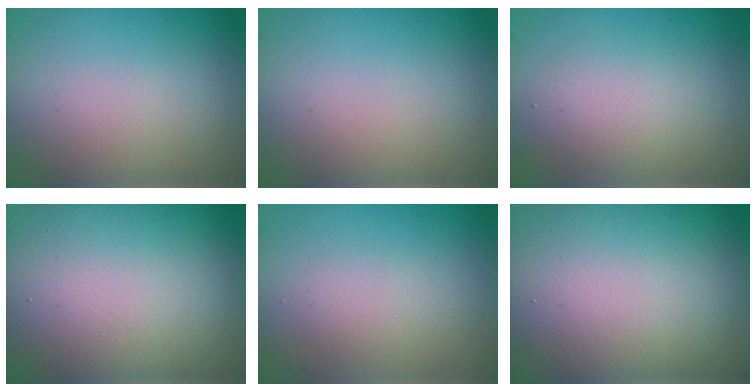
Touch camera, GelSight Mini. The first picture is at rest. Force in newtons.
{"total": 0.0}
{"total": 2.5, "press": 2.5, "slide": 0.2}
{"total": 15.6, "press": 15.5, "slide": 1.5}
{"total": 1.4, "press": 1.4, "slide": 0.1}
{"total": 21.1, "press": 21.1, "slide": 1.0}